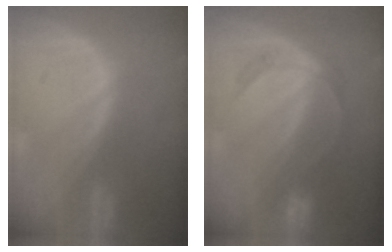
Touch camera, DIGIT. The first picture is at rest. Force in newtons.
{"total": 5.3, "press": 5.0, "slide": 1.7}